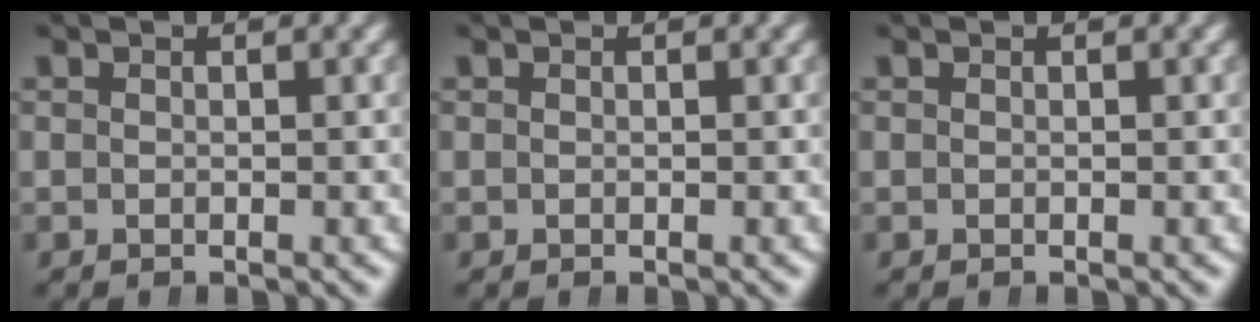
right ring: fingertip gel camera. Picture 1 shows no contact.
{"total": 0.0}
{"total": 0.0}